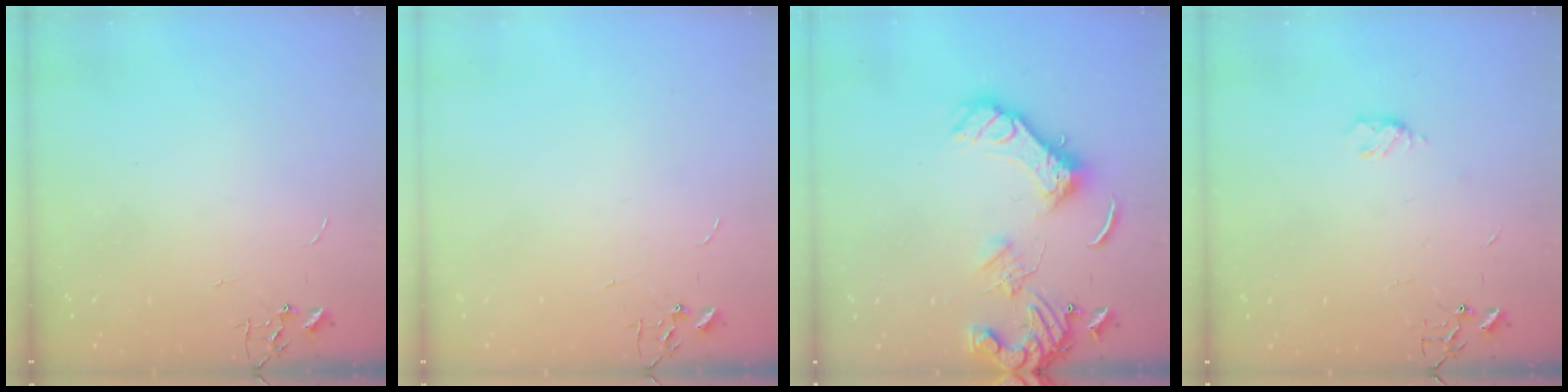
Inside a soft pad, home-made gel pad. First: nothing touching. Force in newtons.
{"total": 0.0}
{"total": 15.8, "press": 15.7, "slide": 2.0}
{"total": 5.0, "press": 4.9, "slide": 0.4}